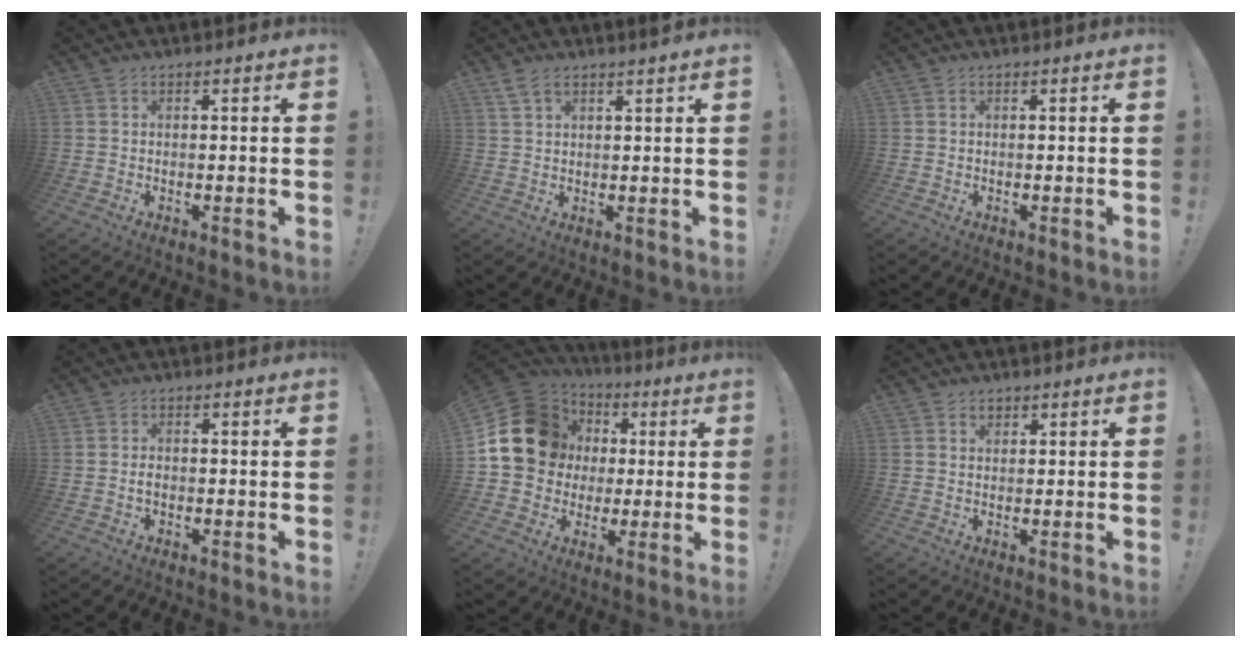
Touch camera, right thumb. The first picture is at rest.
{"total": 3.5, "force": [2.6, 0.7, 2.2], "torque": [-0.042, -0.008, 0.046]}
{"total": 0.0}
{"total": 1.2, "force": [-0.8, 0.7, 0.6], "torque": [-0.010, 0.004, -0.014]}
{"total": 19.7, "force": [3.7, 17.1, 9.0], "torque": [-0.143, -0.006, 0.094]}
{"total": 1.5, "force": [0.9, 1.2, 0.3], "torque": [0.002, -0.001, 0.015]}